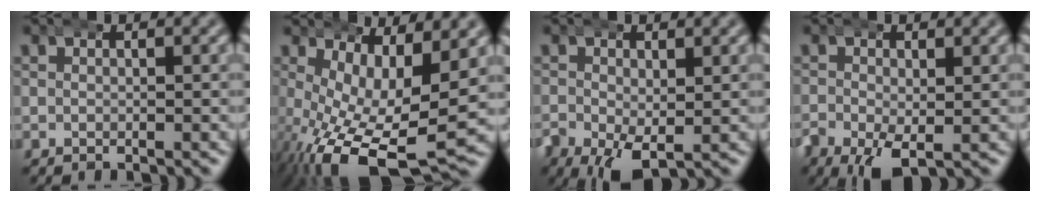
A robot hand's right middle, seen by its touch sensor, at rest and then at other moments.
{"total": 10.5, "force": [-4.1, 5.3, 8.1], "torque": [-0.158, -0.071, -0.029]}
{"total": 5.1, "force": [-2.4, 3.0, 3.3], "torque": [-0.083, -0.040, -0.022]}
{"total": 4.6, "force": [-2.4, 2.5, 3.1], "torque": [-0.077, -0.036, -0.024]}